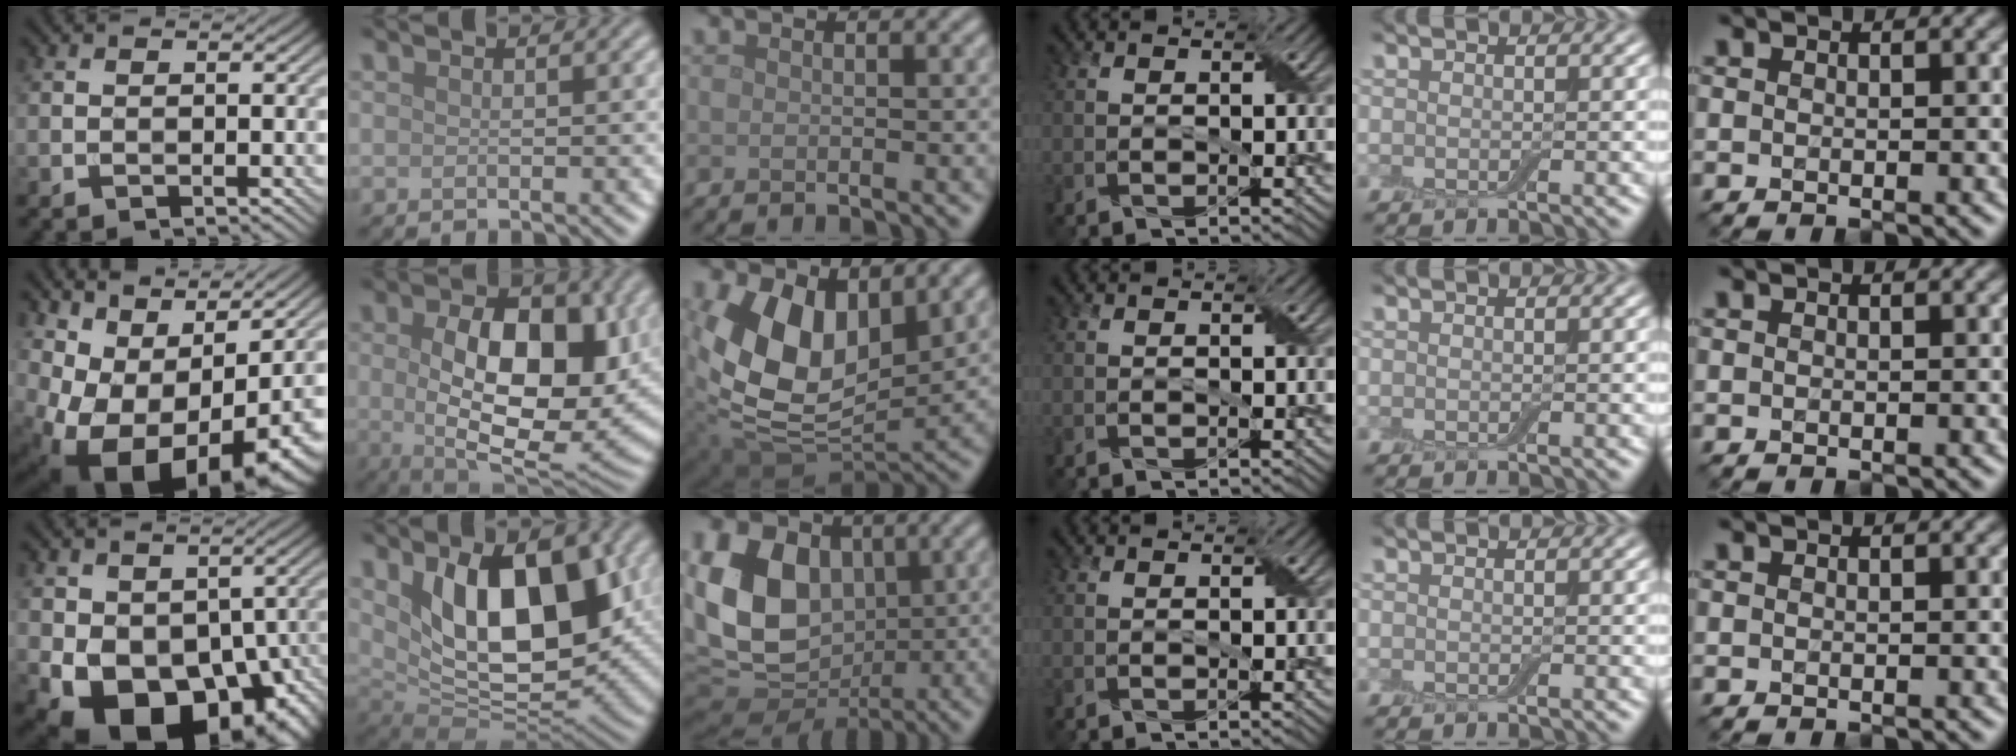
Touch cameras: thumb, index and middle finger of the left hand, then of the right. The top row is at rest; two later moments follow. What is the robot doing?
{"motion": "peel", "object": "aluminum foil"}